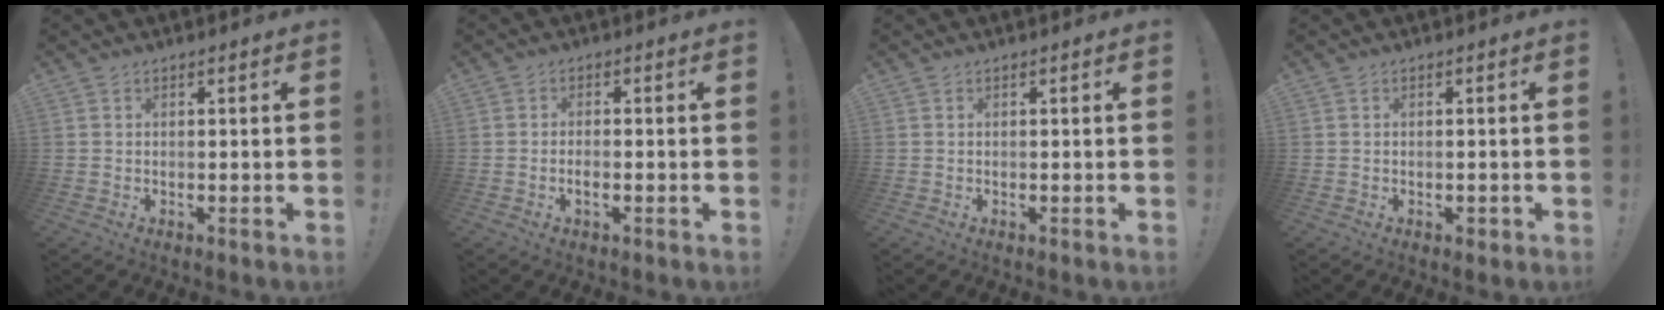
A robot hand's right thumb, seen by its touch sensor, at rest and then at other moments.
{"total": 1.8, "force": [-0.9, 0.6, 1.5], "torque": [-0.030, 0.003, -0.014]}
{"total": 0.0}
{"total": 1.2, "force": [-0.3, 0.9, 0.7], "torque": [-0.006, 0.001, -0.006]}